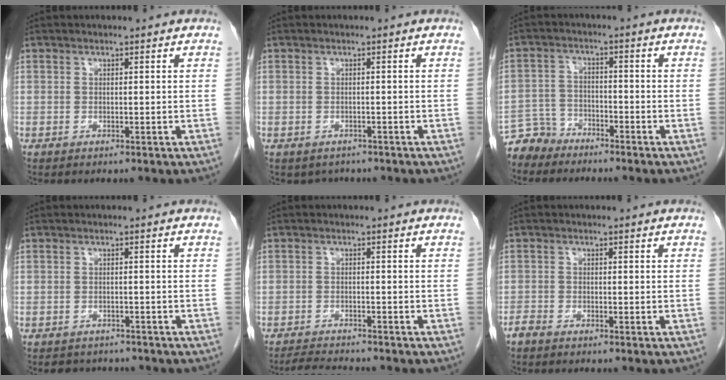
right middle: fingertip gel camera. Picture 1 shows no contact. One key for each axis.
{"total": 2.4, "fx": -1.9, "fy": 1.4, "fz": 0.2, "tx": -0.007, "ty": 0.001, "tz": -0.026}
{"total": 4.3, "fx": -3.9, "fy": 1.7, "fz": -0.6, "tx": 0.012, "ty": -0.001, "tz": -0.079}
{"total": 4.6, "fx": -4.2, "fy": 1.8, "fz": 0.5, "tx": -0.006, "ty": 0.000, "tz": -0.055}
{"total": 4.6, "fx": -4.5, "fy": 0.0, "fz": 1.2, "tx": -0.023, "ty": -0.018, "tz": -0.075}
{"total": 1.5, "fx": -1.3, "fy": 0.3, "fz": 0.5, "tx": -0.013, "ty": -0.001, "tz": -0.025}